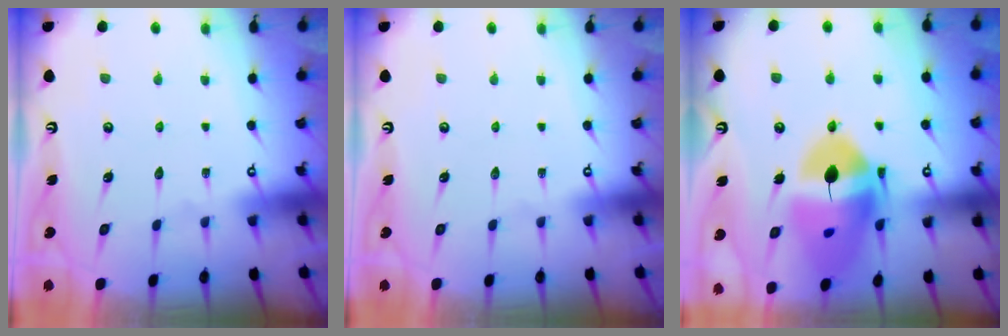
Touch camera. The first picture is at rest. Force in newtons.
{"total": 0.0}
{"total": 19.9, "press": 19.8, "slide": 2.2}